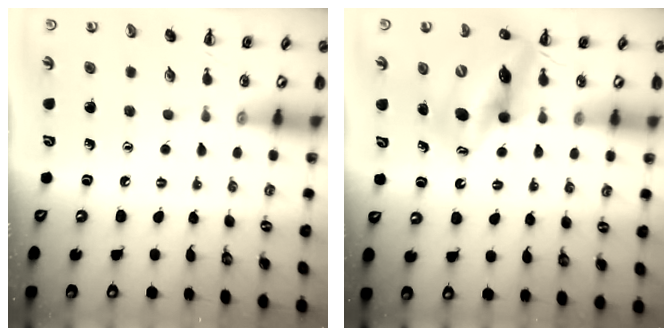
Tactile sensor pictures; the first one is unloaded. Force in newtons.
{"total": 13.6, "press": 13.0, "slide": 3.9}